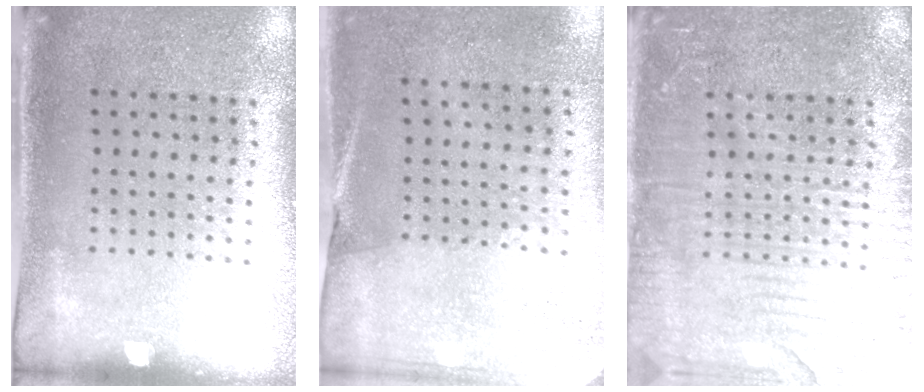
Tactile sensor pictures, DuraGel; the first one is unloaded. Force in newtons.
{"total": 2.6, "press": 2.3, "slide": 1.2}
{"total": 4.0, "press": 4.0, "slide": 0.6}